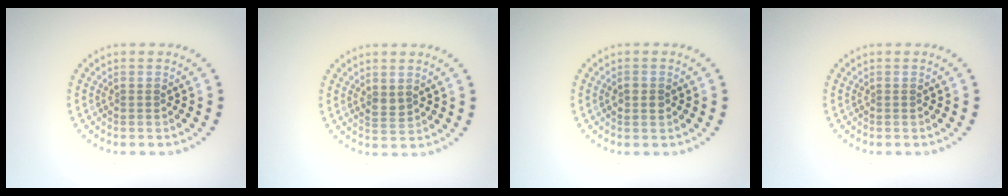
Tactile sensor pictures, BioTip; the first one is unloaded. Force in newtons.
{"total": 1.2, "press": 1.1, "slide": 0.4}
{"total": 1.7, "press": 1.6, "slide": 0.2}
{"total": 0.0}